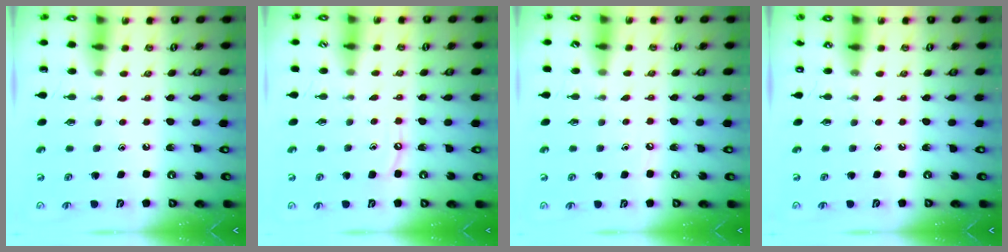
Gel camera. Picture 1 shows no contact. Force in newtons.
{"total": 4.2, "press": 4.2, "slide": 0.5}
{"total": 2.6, "press": 2.6, "slide": 0.4}
{"total": 0.0}